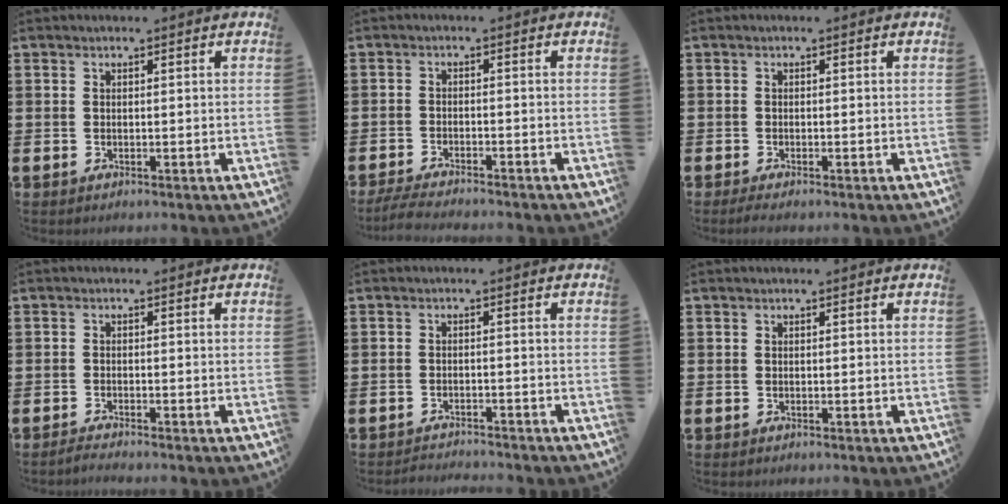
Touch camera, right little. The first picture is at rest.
{"total": 2.6, "force": [-2.5, 0.0, 1.0], "torque": [-0.016, 0.003, -0.048]}
{"total": 0.8, "force": [-0.4, 0.1, 0.7], "torque": [-0.011, -0.002, -0.007]}
{"total": 1.0, "force": [-0.9, -0.1, 0.5], "torque": [-0.009, -0.001, -0.017]}
{"total": 1.6, "force": [-1.6, -0.1, 0.0], "torque": [-0.003, 0.004, -0.032]}
{"total": 0.0}